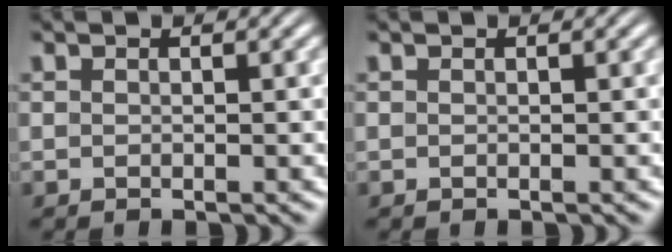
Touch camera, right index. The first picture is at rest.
{"total": 0.0}